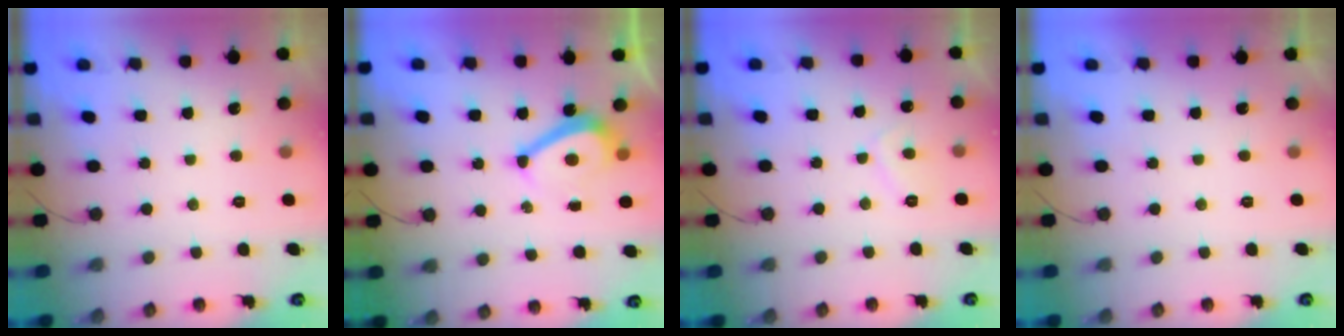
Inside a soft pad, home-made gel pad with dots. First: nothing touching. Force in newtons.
{"total": 8.2, "press": 7.6, "slide": 3.2}
{"total": 2.5, "press": 2.4, "slide": 0.8}
{"total": 2.1, "press": 2.1, "slide": 0.4}